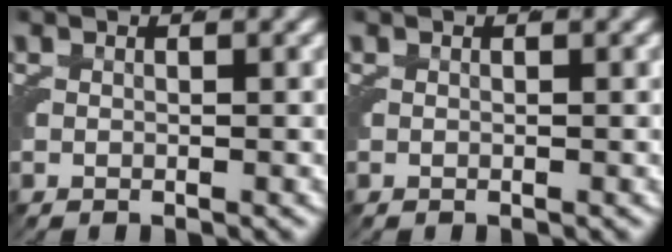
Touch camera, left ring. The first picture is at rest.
{"total": 0.0}